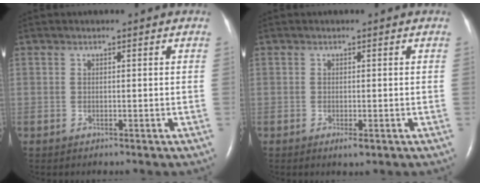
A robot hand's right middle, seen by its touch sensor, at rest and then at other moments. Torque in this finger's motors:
{"motor_torque": [0.39, -0.07, 0.19, 0.04]}